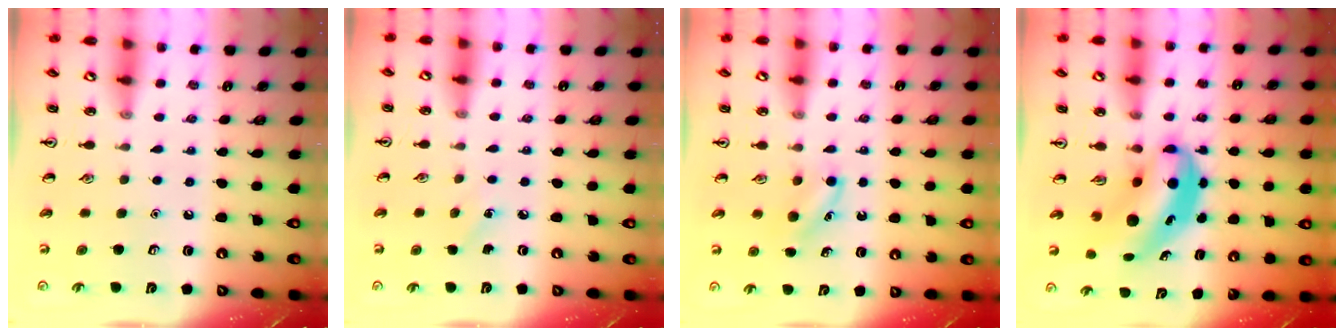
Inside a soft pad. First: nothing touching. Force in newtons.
{"total": 3.6, "press": 3.4, "slide": 1.3}
{"total": 4.3, "press": 4.1, "slide": 1.3}
{"total": 7.0, "press": 6.7, "slide": 2.1}